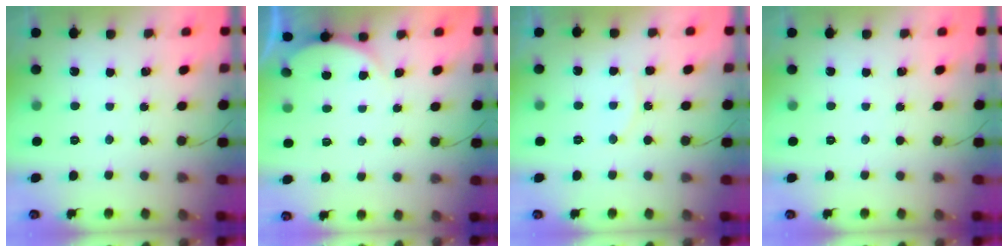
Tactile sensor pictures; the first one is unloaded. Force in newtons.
{"total": 2.3, "press": 2.2, "slide": 0.6}
{"total": 6.8, "press": 6.8, "slide": 0.7}
{"total": 0.0}